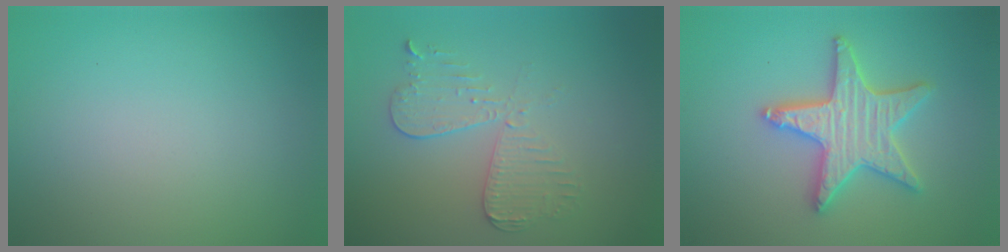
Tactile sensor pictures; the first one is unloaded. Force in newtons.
{"total": 3.5, "press": 3.1, "slide": 1.7}
{"total": 5.2, "press": 5.2, "slide": 0.9}